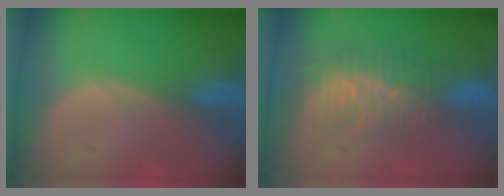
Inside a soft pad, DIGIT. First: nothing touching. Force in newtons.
{"total": 9.0, "press": 7.6, "slide": 4.9}